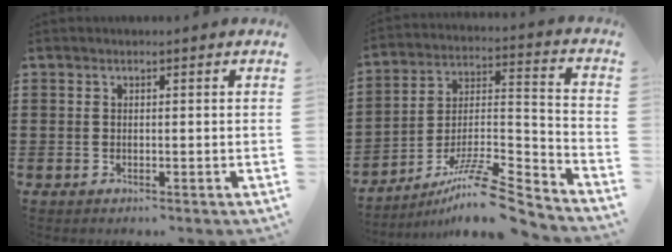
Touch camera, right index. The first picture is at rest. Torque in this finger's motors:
{"motor_torque": [1.12, -1.02, 0.57, 0.12]}